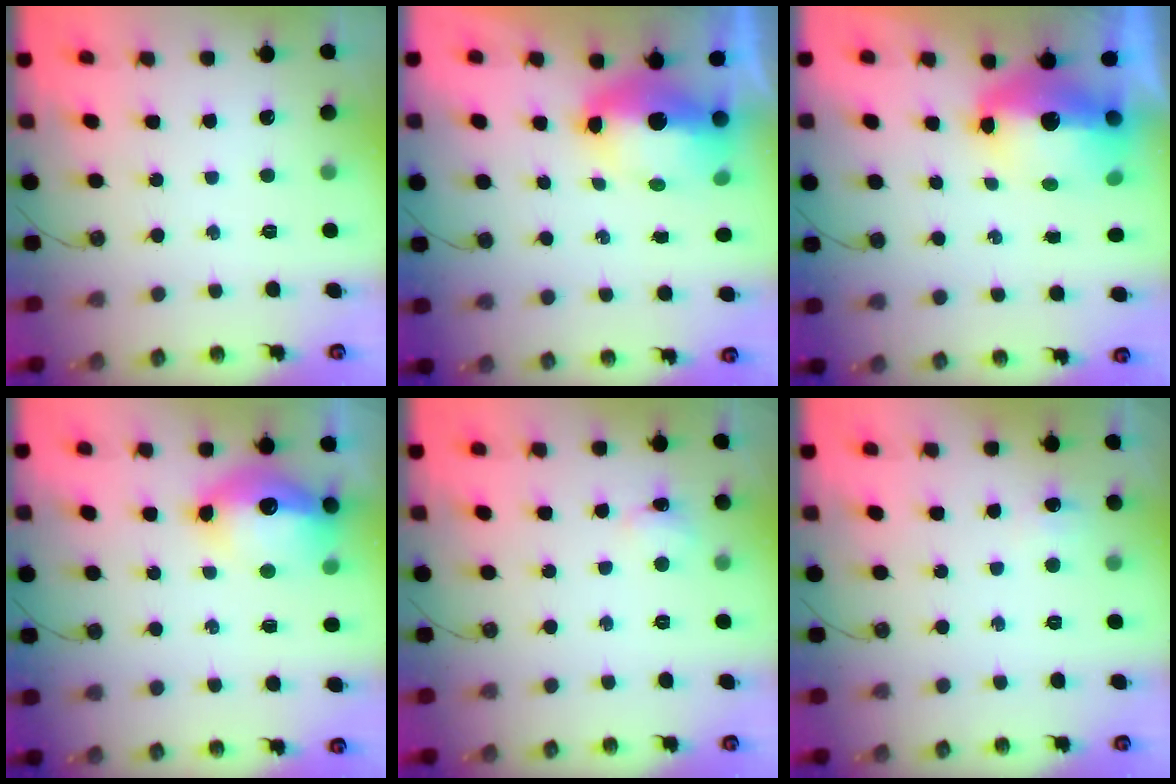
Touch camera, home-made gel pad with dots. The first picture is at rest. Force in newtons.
{"total": 9.7, "press": 9.6, "slide": 1.0}
{"total": 13.0, "press": 12.9, "slide": 1.3}
{"total": 15.2, "press": 15.1, "slide": 1.3}
{"total": 2.4, "press": 2.3, "slide": 0.5}
{"total": 13.0, "press": 3.5, "slide": 12.6}